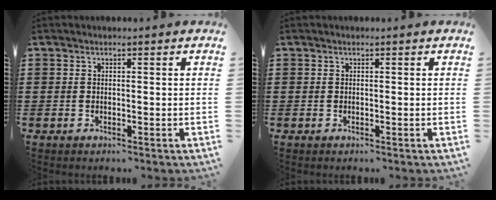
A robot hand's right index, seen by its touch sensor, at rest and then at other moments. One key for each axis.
{"total": 0.0}